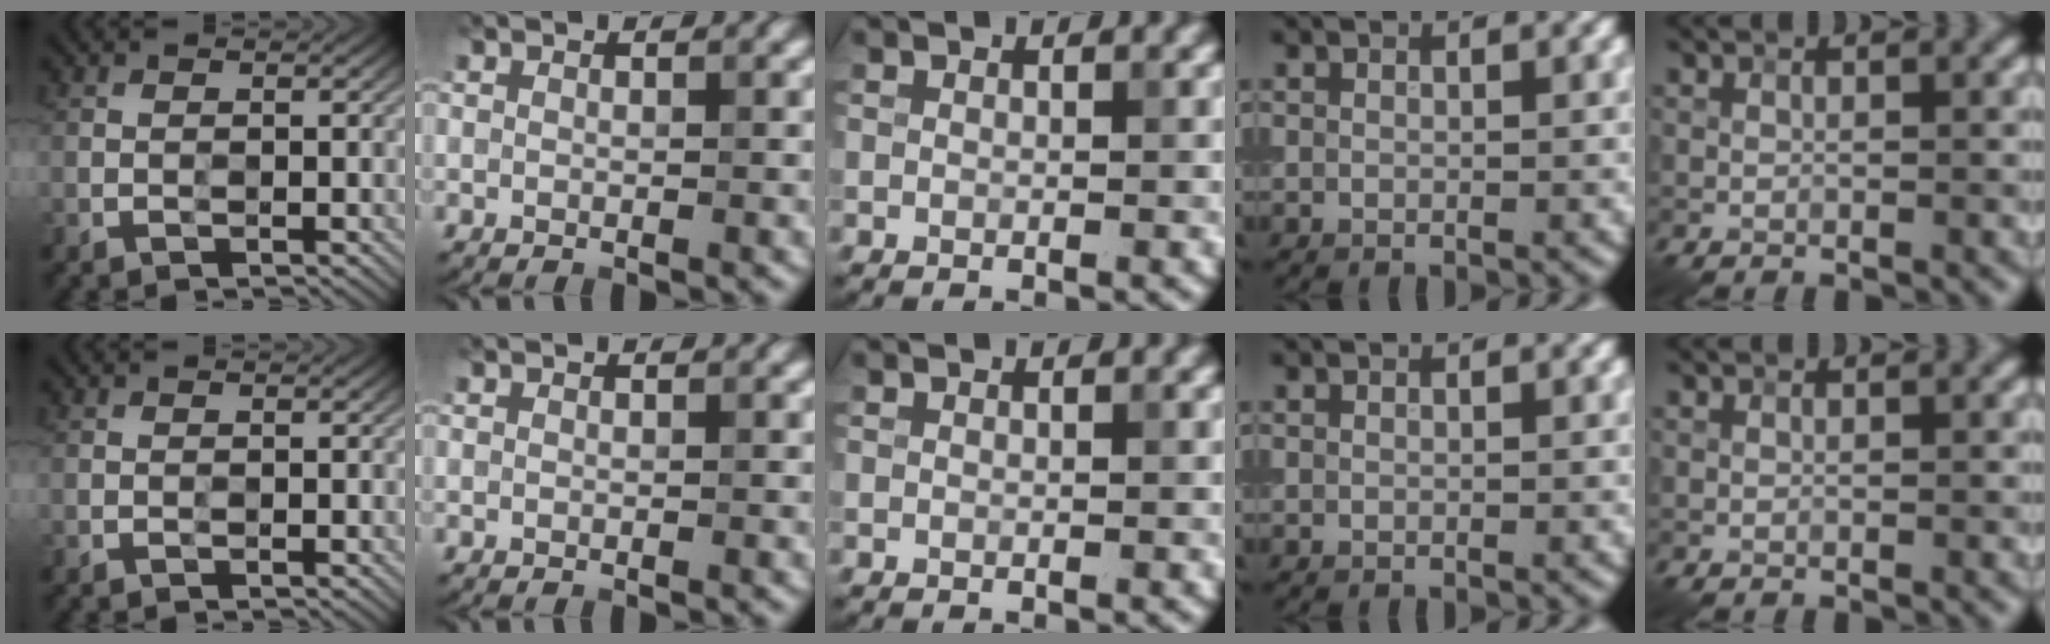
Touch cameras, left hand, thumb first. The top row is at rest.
{}